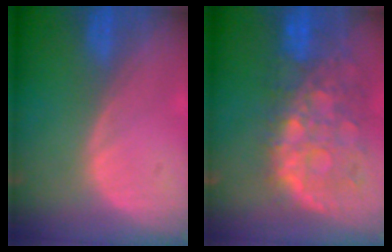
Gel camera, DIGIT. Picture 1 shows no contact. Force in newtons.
{"total": 11.5, "press": 9.7, "slide": 6.2}